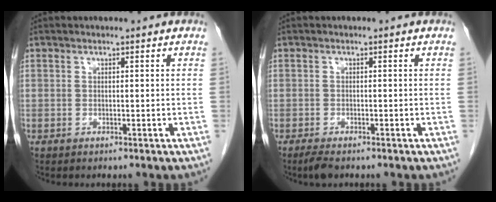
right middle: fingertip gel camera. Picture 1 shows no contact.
{"total": 2.1, "force": [-1.6, 0.5, 1.2], "torque": [-0.029, -0.006, -0.027]}